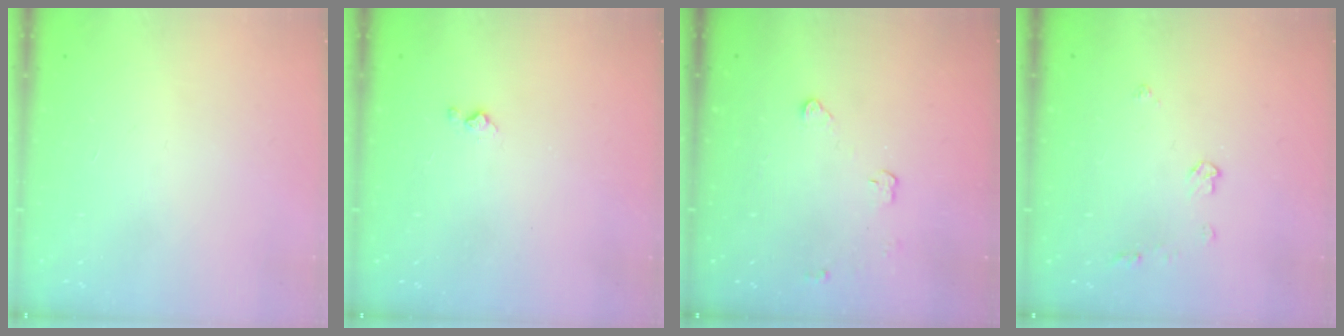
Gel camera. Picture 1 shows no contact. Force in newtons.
{"total": 2.9, "press": 2.9, "slide": 0.5}
{"total": 3.6, "press": 3.5, "slide": 0.5}
{"total": 3.9, "press": 3.9, "slide": 0.7}